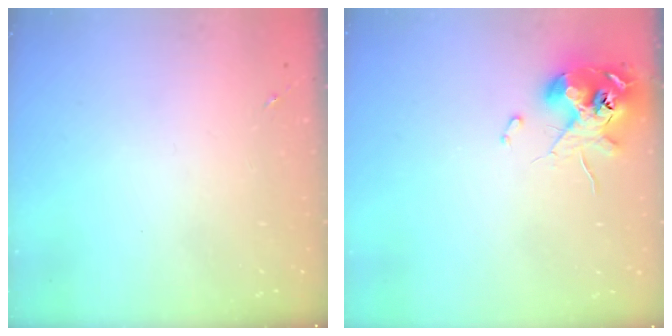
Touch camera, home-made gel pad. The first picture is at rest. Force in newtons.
{"total": 11.6, "press": 11.4, "slide": 1.7}